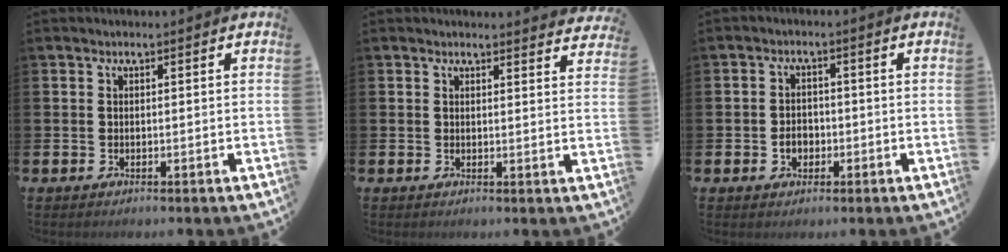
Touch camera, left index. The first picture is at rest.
{"total": 2.2, "force": [2.2, 0.1, -0.1], "torque": [0.011, -0.017, 0.036]}
{"total": 2.5, "force": [-0.8, 1.9, 1.3], "torque": [-0.015, -0.001, -0.021]}